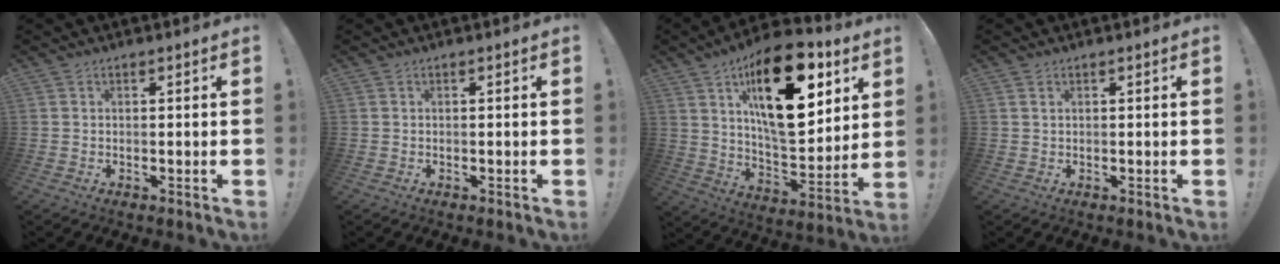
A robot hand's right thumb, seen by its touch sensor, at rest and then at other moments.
{"total": 0.0}
{"total": 25.8, "force": [10.8, 11.4, 20.5], "torque": [-0.310, -0.046, 0.183]}
{"total": 0.8, "force": [0.5, 0.5, 0.5], "torque": [-0.005, -0.002, 0.009]}